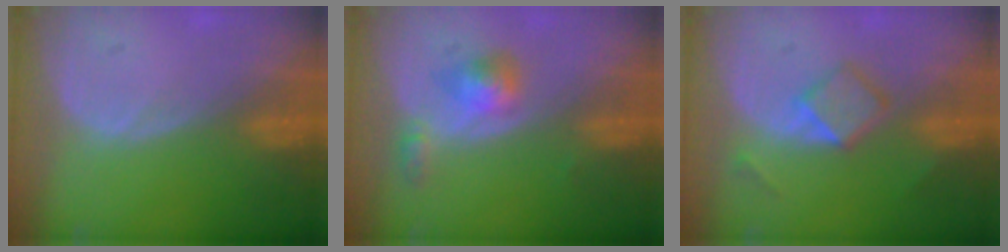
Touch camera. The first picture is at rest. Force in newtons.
{"total": 3.9, "press": 3.7, "slide": 1.4}
{"total": 4.3, "press": 4.3, "slide": 0.4}